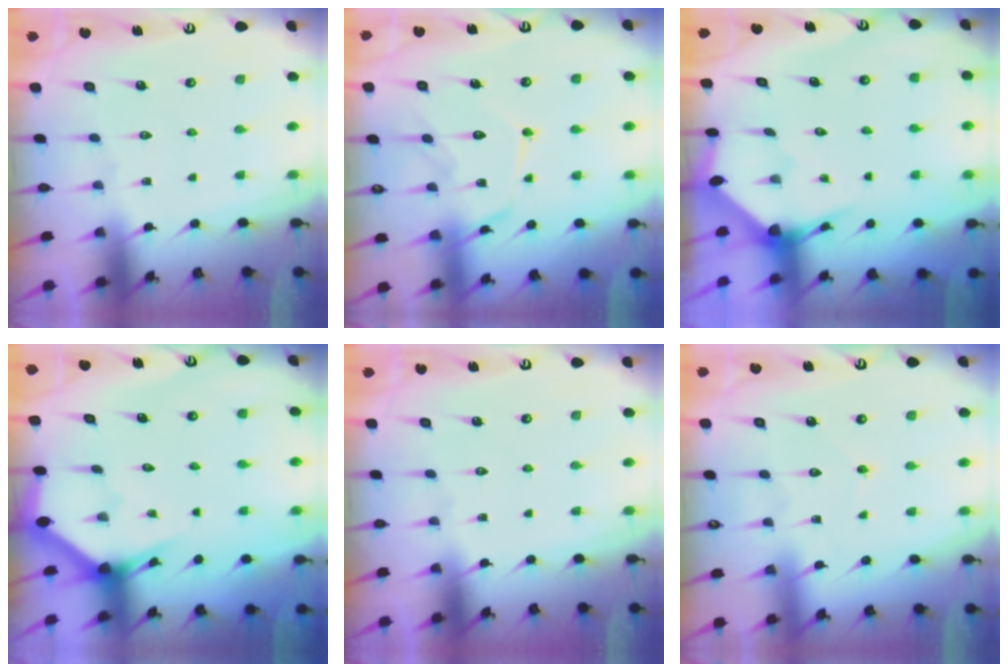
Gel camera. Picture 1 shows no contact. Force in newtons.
{"total": 11.9, "press": 11.9, "slide": 0.3}
{"total": 3.3, "press": 3.3, "slide": 0.1}
{"total": 2.7, "press": 2.7, "slide": 0.1}
{"total": 0.0}
{"total": 3.8, "press": 3.8, "slide": 0.4}